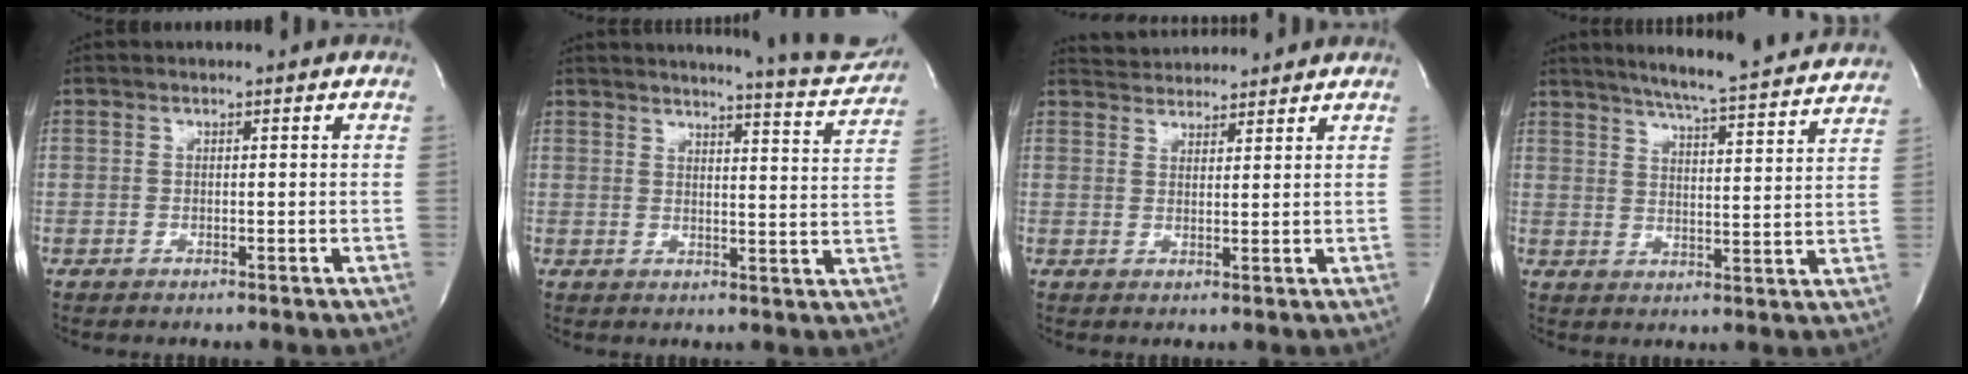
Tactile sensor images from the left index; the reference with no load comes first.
{"total": 12.7, "force": [12.1, 0.3, 3.9], "torque": [-0.052, -0.053, 0.130]}
{"total": 5.2, "force": [5.2, 0.7, 0.4], "torque": [-0.012, 0.025, 0.081]}
{"total": 19.8, "force": [18.0, 0.4, 8.1], "torque": [-0.127, -0.023, 0.229]}